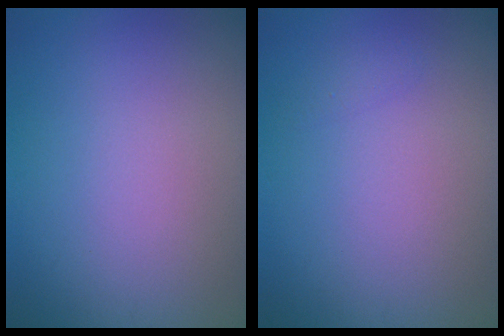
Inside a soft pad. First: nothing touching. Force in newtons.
{"total": 0.5, "press": 0.5, "slide": 0.0}